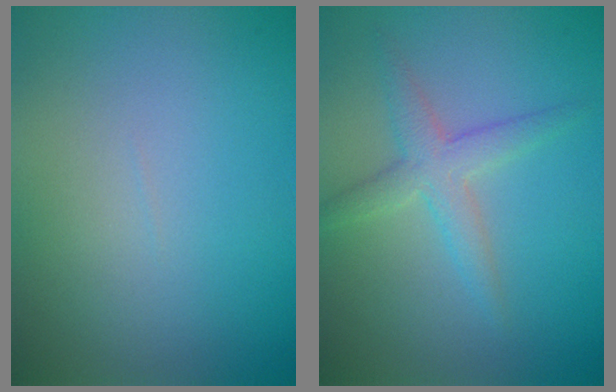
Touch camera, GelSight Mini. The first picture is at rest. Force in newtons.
{"total": 2.8, "press": 2.8, "slide": 0.0}